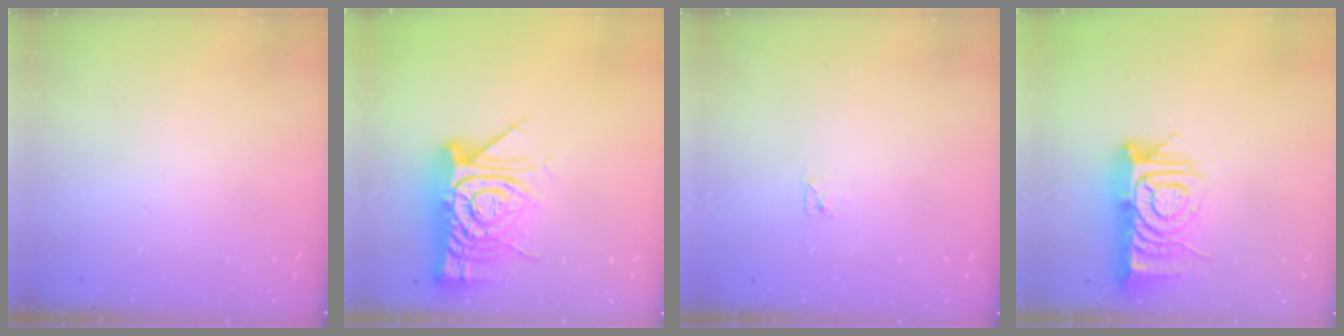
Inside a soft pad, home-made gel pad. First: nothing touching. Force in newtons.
{"total": 18.4, "press": 18.3, "slide": 1.8}
{"total": 2.6, "press": 2.6, "slide": 0.3}
{"total": 13.0, "press": 13.0, "slide": 1.1}